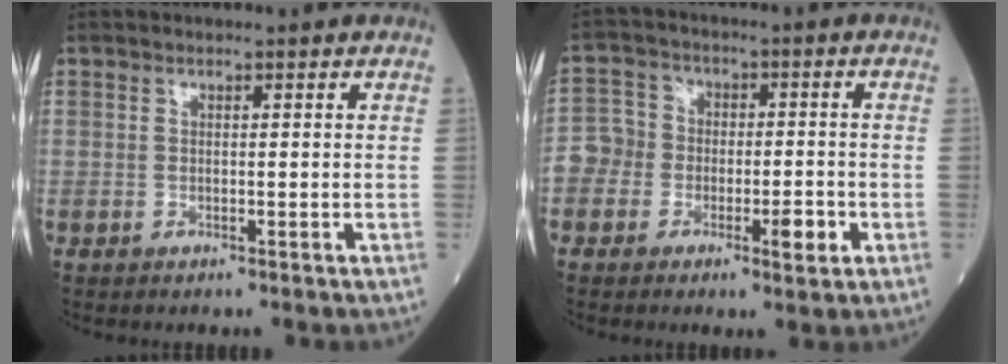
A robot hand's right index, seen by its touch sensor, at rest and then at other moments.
{"total": 7.3, "force": [-2.7, 5.3, 4.2], "torque": [-0.061, 0.017, -0.055]}